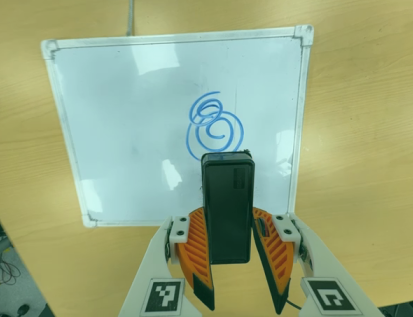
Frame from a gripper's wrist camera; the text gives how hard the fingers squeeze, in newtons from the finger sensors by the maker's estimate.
{"total": 5.8, "left": 5.8, "right": 5.8}